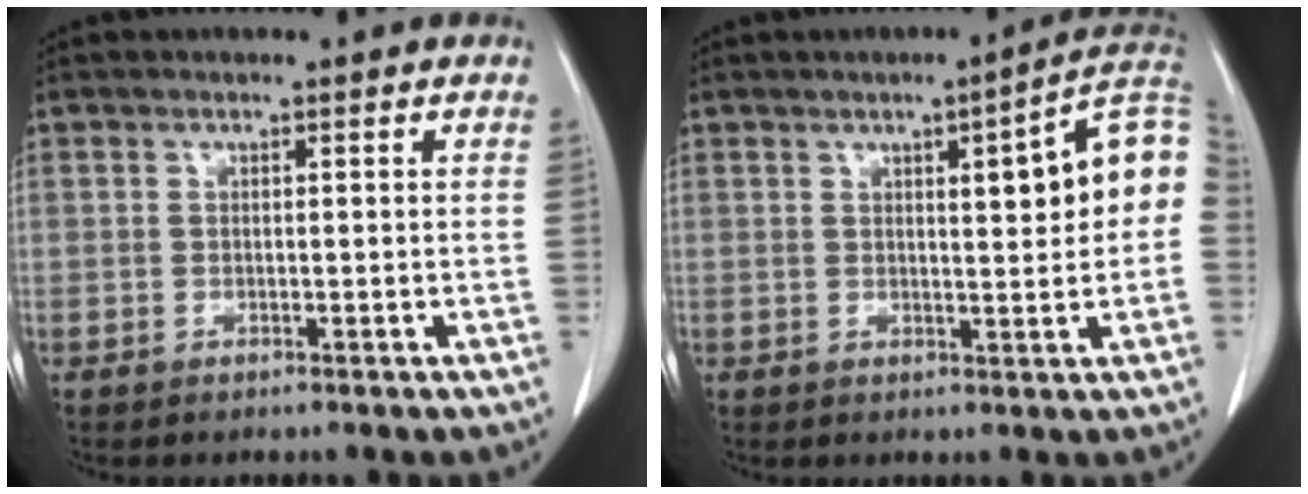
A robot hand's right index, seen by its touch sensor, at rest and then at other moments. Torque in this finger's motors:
{"motor_torque": [0.85, 0.05, 0.35, 0.06]}